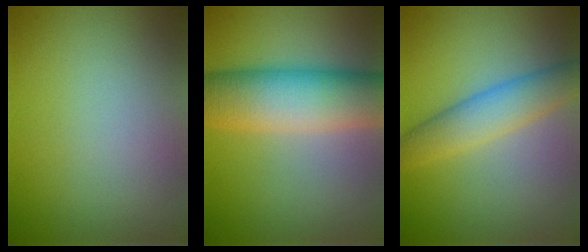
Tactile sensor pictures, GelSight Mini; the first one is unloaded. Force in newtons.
{"total": 10.4, "press": 10.4, "slide": 0.1}
{"total": 4.4, "press": 4.4, "slide": 0.2}